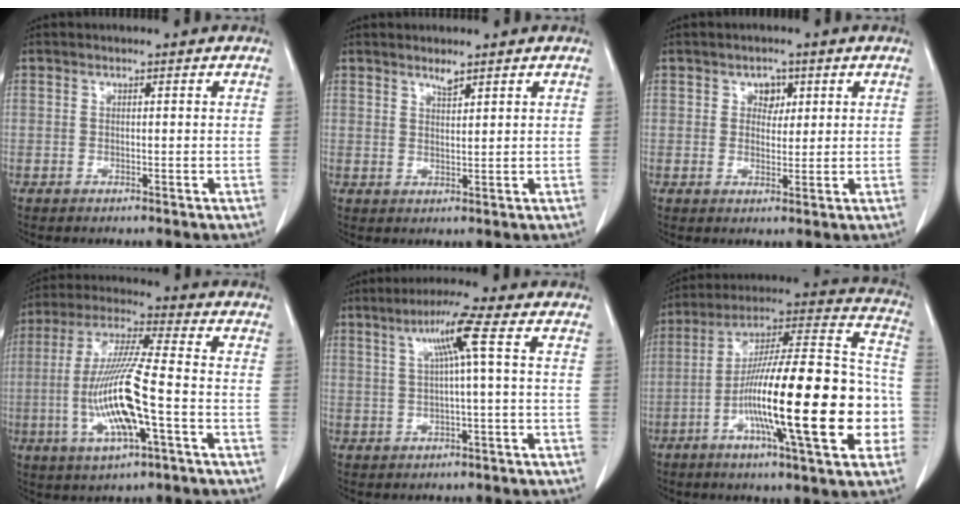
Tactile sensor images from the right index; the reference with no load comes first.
{"total": 2.0, "force": [1.7, 0.5, 1.1], "torque": [-0.023, -0.003, 0.035]}
{"total": 3.6, "force": [1.3, 2.7, 2.0], "torque": [-0.034, 0.009, 0.025]}
{"total": 15.0, "force": [-3.5, 1.8, 14.4], "torque": [-0.299, -0.008, -0.062]}
{"total": 6.3, "force": [1.5, -0.7, 6.1], "torque": [-0.111, 0.013, 0.032]}
{"total": 26.8, "force": [-6.7, 4.0, 25.7], "torque": [-0.370, 0.005, -0.112]}